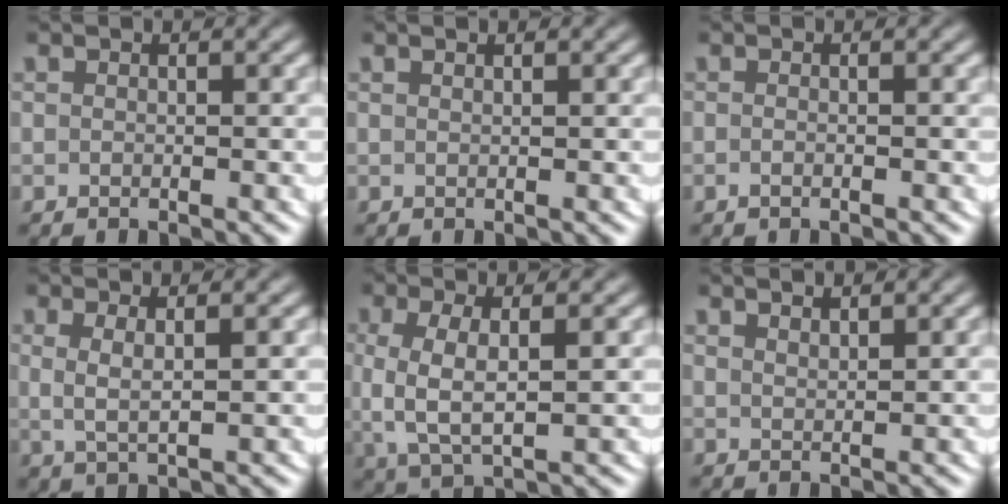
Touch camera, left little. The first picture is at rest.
{"total": 0.6, "force": [0.4, -0.4, 0.3], "torque": [-0.002, -0.001, 0.009]}
{"total": 0.8, "force": [-0.7, 0.0, 0.4], "torque": [-0.011, -0.003, -0.012]}
{"total": 3.0, "force": [0.8, 1.3, 2.6], "torque": [-0.053, -0.006, 0.020]}
{"total": 4.9, "force": [0.3, 2.5, 4.2], "torque": [-0.105, -0.016, 0.020]}
{"total": 1.9, "force": [1.8, -0.3, 0.6], "torque": [-0.008, -0.006, 0.036]}